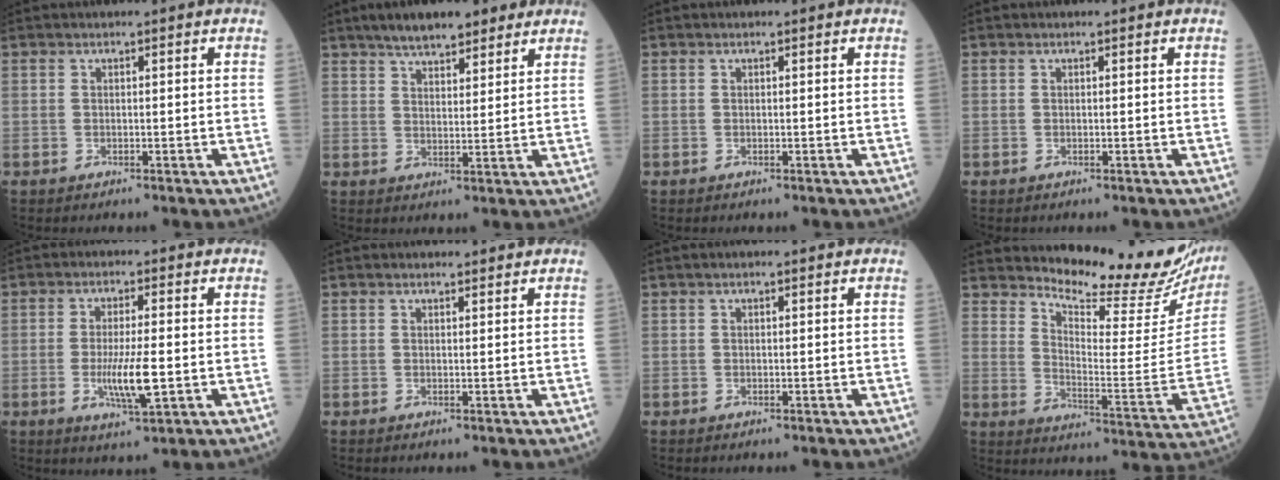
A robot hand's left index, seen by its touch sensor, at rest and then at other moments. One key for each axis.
{"total": 9.4, "fx": 7.2, "fy": 2.9, "fz": 5.2, "tx": -0.076, "ty": 0.024, "tz": 0.115}
{"total": 0.0}
{"total": 0.0}
{"total": 6.4, "fx": -1.0, "fy": 0.8, "fz": 6.3, "tx": -0.125, "ty": -0.015, "tz": -0.017}
{"total": 1.9, "fx": 1.8, "fy": 0.3, "fz": 0.2, "tx": -0.010, "ty": 0.006, "tz": 0.025}
{"total": 1.3, "fx": 0.9, "fy": 0.3, "fz": 0.8, "tx": -0.016, "ty": 0.014, "tz": 0.013}
{"total": 19.7, "fx": 18.3, "fy": 3.1, "fz": 6.7, "tx": -0.103, "ty": -0.088, "tz": 0.231}